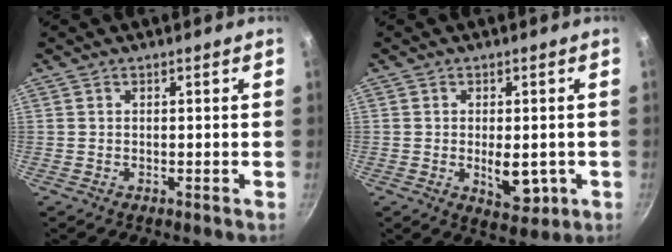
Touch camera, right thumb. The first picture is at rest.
{"total": 6.6, "force": [-1.1, 3.6, 5.4], "torque": [-0.063, -0.007, -0.007]}